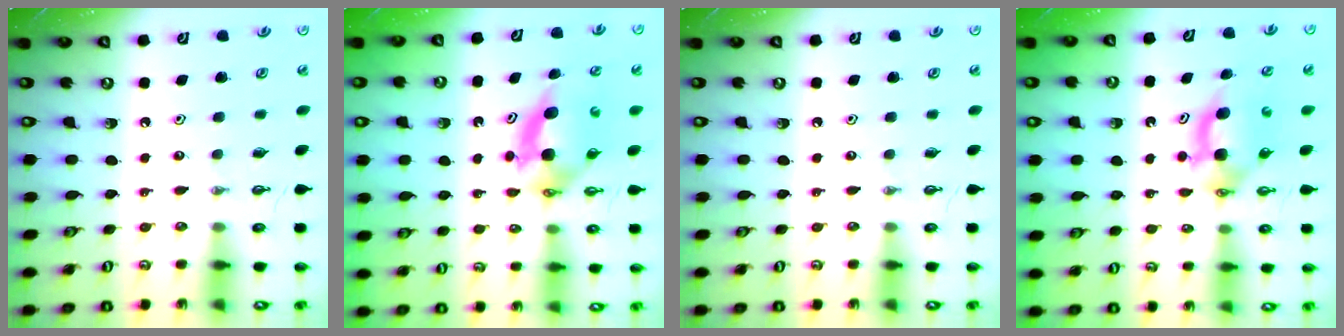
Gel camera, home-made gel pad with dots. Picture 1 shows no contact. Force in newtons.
{"total": 5.8, "press": 5.6, "slide": 1.4}
{"total": 0.0}
{"total": 5.9, "press": 5.8, "slide": 1.2}